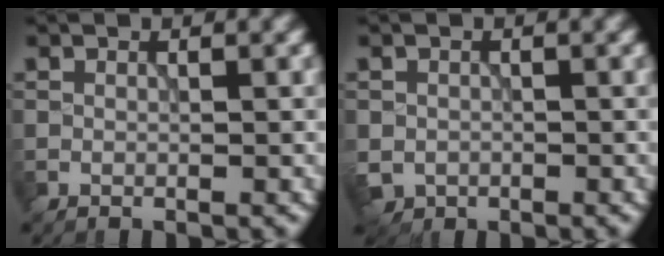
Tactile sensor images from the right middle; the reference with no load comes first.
{"total": 2.2, "force": [-0.7, 1.9, 0.7], "torque": [-0.015, -0.009, -0.017]}